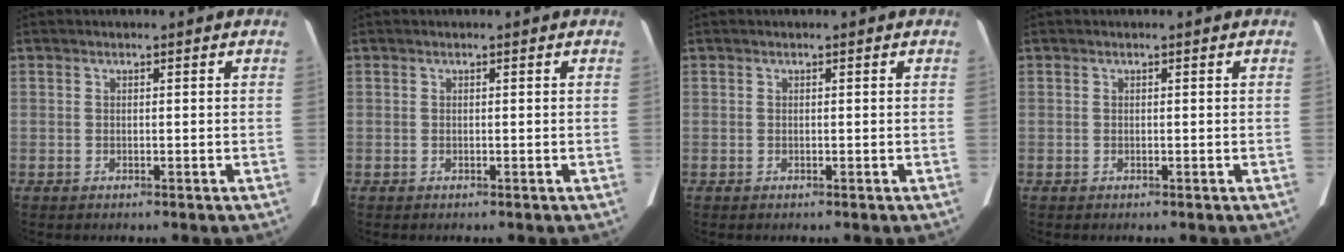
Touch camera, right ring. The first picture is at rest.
{"total": 0.0}
{"total": 0.0}
{"total": 0.0}